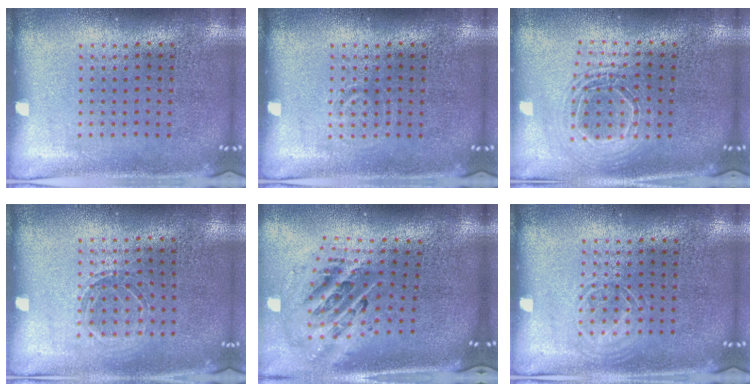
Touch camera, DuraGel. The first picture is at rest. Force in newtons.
{"total": 0.8, "press": 0.8, "slide": 0.2}
{"total": 1.9, "press": 1.6, "slide": 1.0}
{"total": 1.1, "press": 1.0, "slide": 0.3}
{"total": 2.1, "press": 1.6, "slide": 1.4}
{"total": 1.6, "press": 1.6, "slide": 0.2}